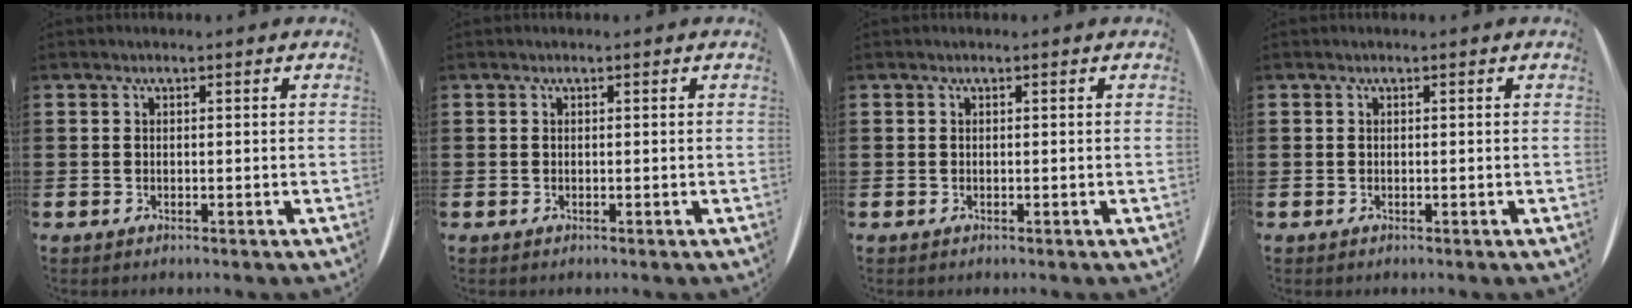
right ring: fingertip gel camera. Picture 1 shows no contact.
{"total": 0.0}
{"total": 0.0}
{"total": 0.0}